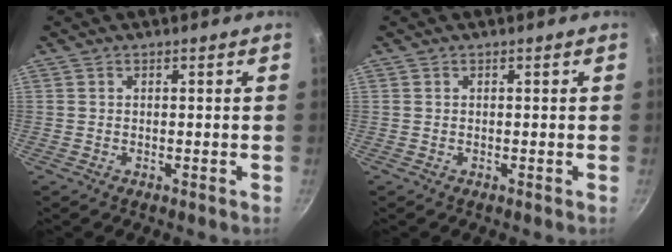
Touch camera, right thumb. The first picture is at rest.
{"total": 0.0}